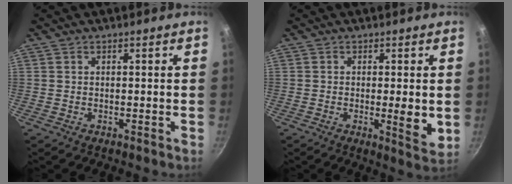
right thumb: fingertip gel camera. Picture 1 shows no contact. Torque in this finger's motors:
{"motor_torque": [2.25, 0.91, 1.07, -0.96, 0.31]}